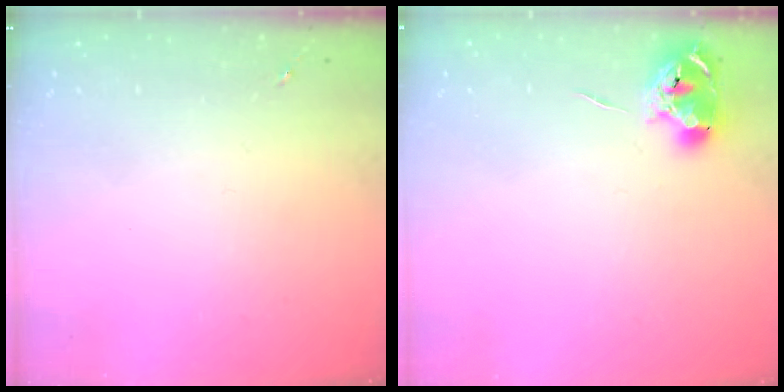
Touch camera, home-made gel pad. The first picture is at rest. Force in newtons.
{"total": 9.6, "press": 9.6, "slide": 0.6}